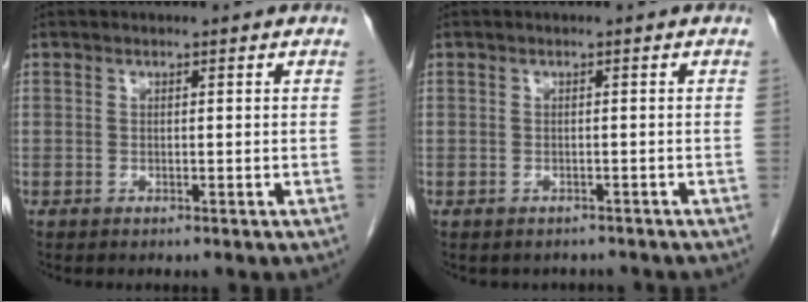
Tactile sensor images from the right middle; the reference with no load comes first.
{"total": 2.4, "force": [-2.1, 1.2, 0.2], "torque": [-0.006, 0.001, -0.026]}